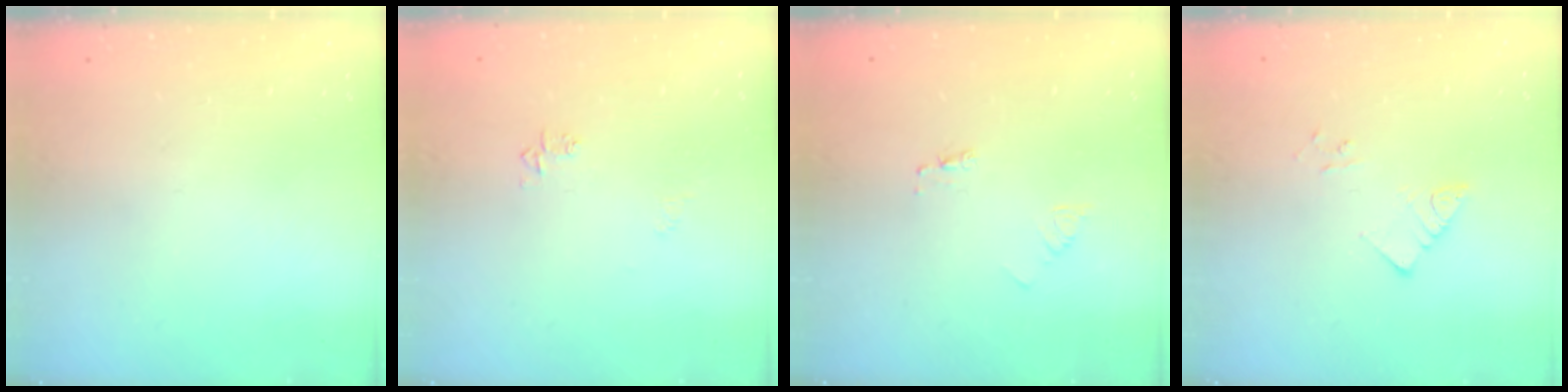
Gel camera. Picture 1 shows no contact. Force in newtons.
{"total": 4.2, "press": 4.1, "slide": 0.7}
{"total": 2.1, "press": 2.1, "slide": 0.1}
{"total": 3.7, "press": 3.7, "slide": 0.2}